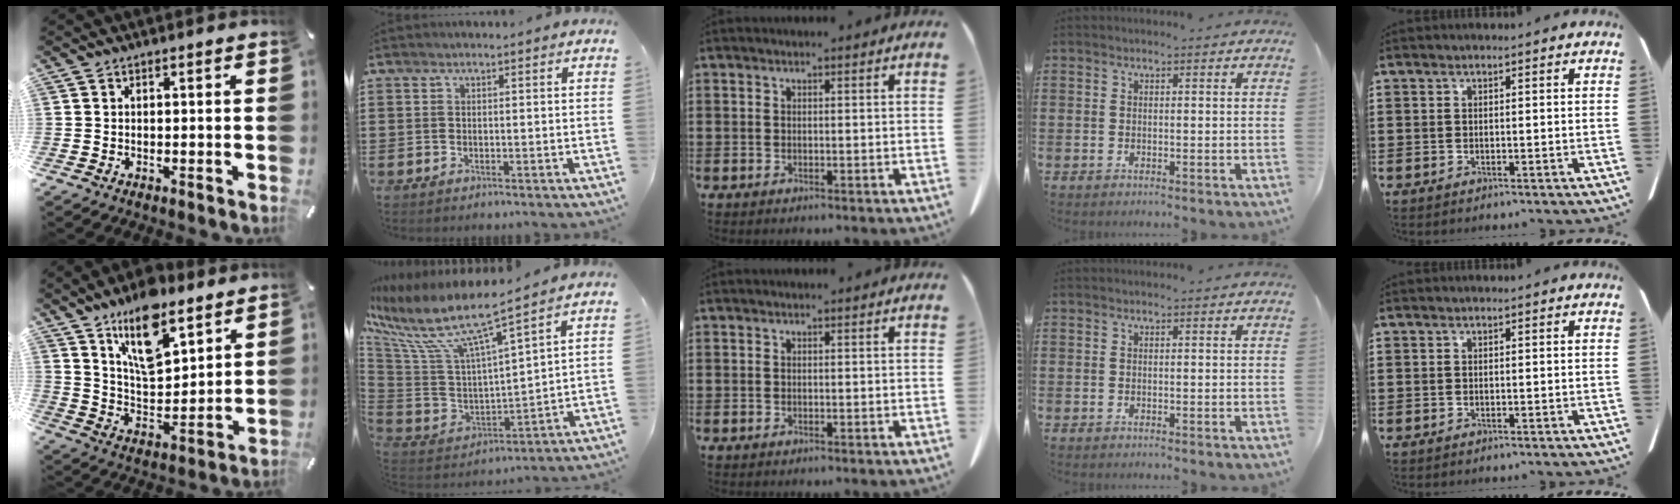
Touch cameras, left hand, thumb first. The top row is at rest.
{"thumb": {"total": 15.6, "force": [10.7, 7.0, 8.9], "torque": [-0.156, -0.052, 0.190]}, "index": {"total": 9.9, "force": [6.7, 1.6, 7.1], "torque": [-0.169, -0.052, 0.106]}}